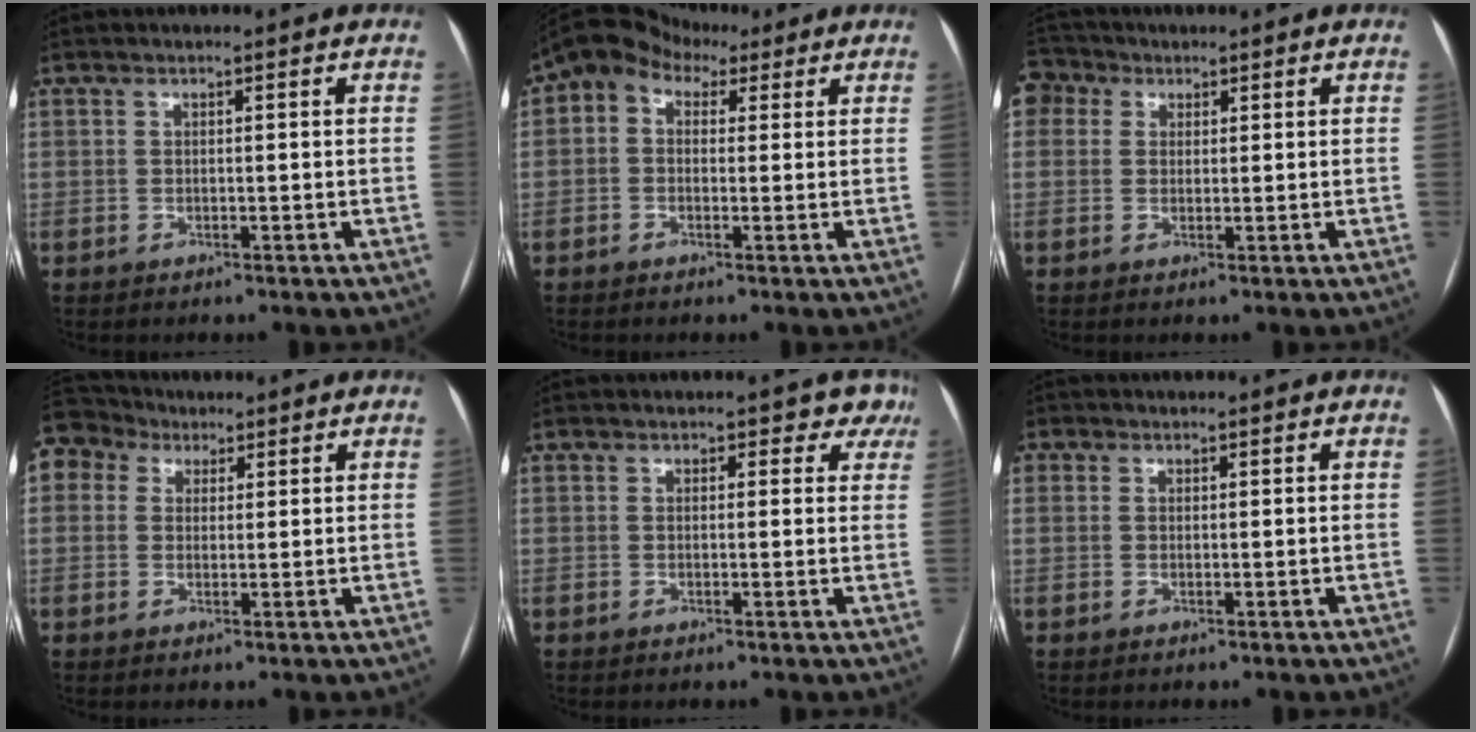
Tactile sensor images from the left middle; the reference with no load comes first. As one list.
[{"total": 7.2, "force": [3.1, 5.1, 4.1], "torque": [-0.080, 0.050, 0.046]}, {"total": 4.7, "force": [2.2, 3.9, 1.5], "torque": [-0.039, 0.027, 0.043]}, {"total": 7.2, "force": [4.1, 5.7, 1.8], "torque": [-0.044, 0.046, 0.081]}, {"total": 1.6, "force": [1.1, 1.1, 0.4], "torque": [0.016, 0.005, 0.004]}, {"total": 1.2, "force": [0.3, 1.1, 0.2], "torque": [0.005, 0.001, 0.002]}]